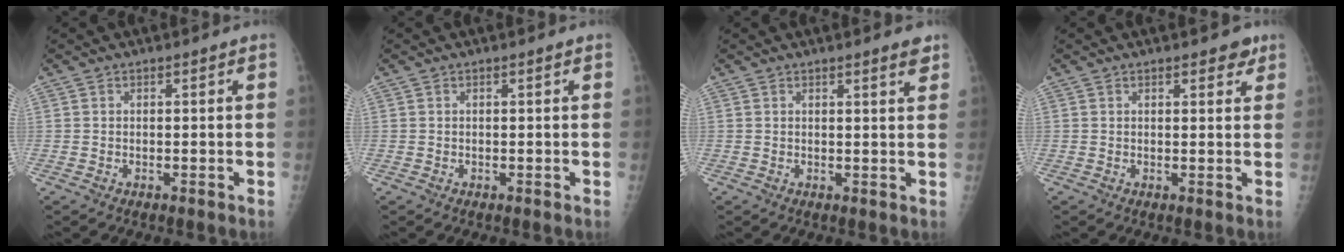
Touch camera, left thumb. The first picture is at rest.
{"total": 0.0}
{"total": 2.4, "force": [1.8, 0.2, 1.6], "torque": [-0.019, -0.011, 0.022]}
{"total": 2.9, "force": [1.9, 1.3, 1.7], "torque": [-0.007, -0.007, 0.022]}